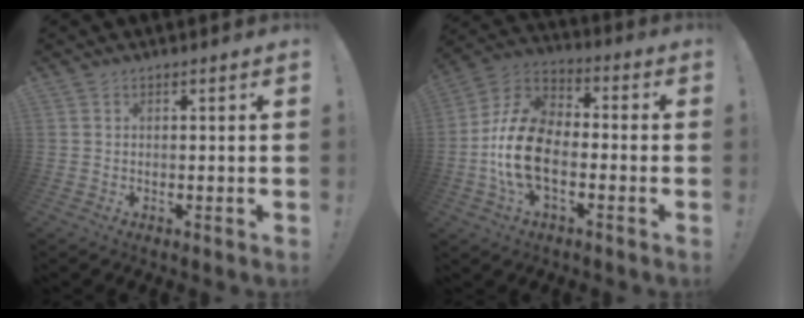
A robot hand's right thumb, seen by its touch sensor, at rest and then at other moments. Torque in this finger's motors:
{"motor_torque": [1.36, 1.72, 1.65, -0.72, 0.20]}